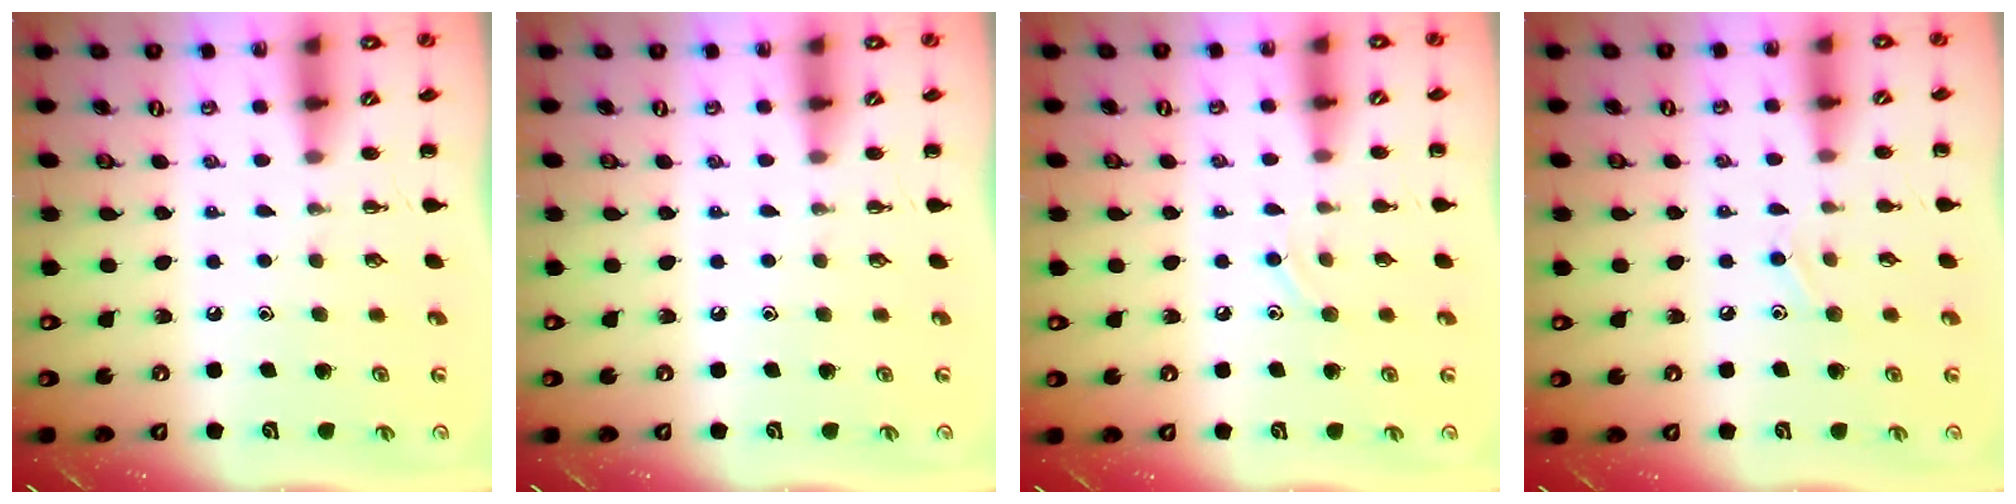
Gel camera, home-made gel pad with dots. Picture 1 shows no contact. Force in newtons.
{"total": 0.0}
{"total": 6.7, "press": 6.3, "slide": 2.1}
{"total": 6.8, "press": 6.5, "slide": 2.0}